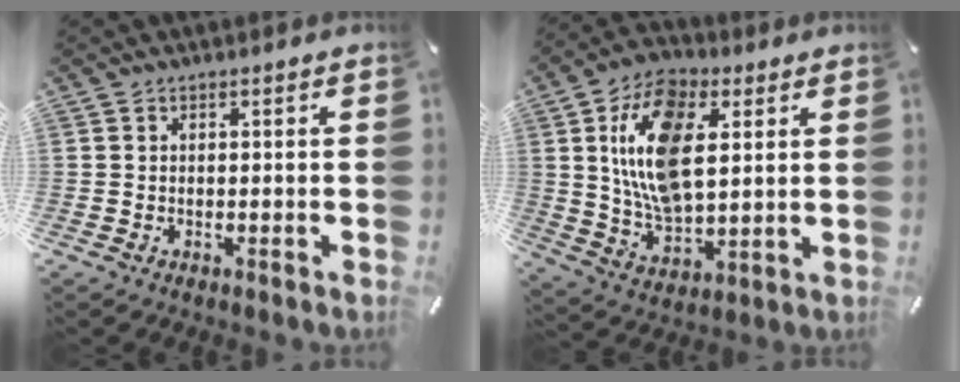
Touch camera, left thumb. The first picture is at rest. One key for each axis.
{"total": 17.1, "fx": 4.6, "fy": 10.1, "fz": 13.0, "tx": -0.280, "ty": -0.003, "tz": 0.079}